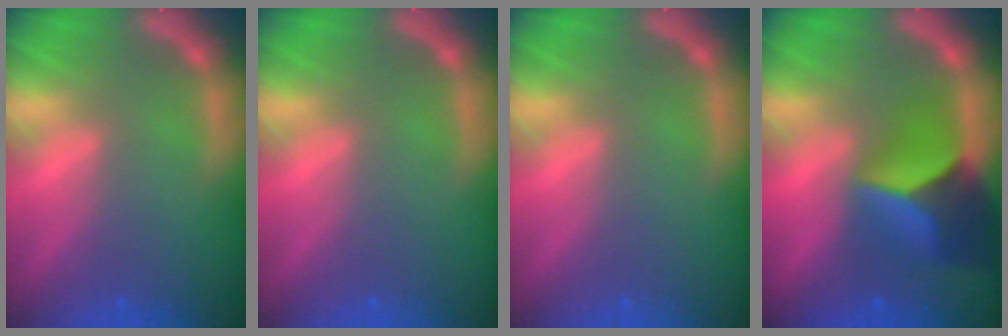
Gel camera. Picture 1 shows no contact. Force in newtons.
{"total": 0.0}
{"total": 0.0}
{"total": 7.9}